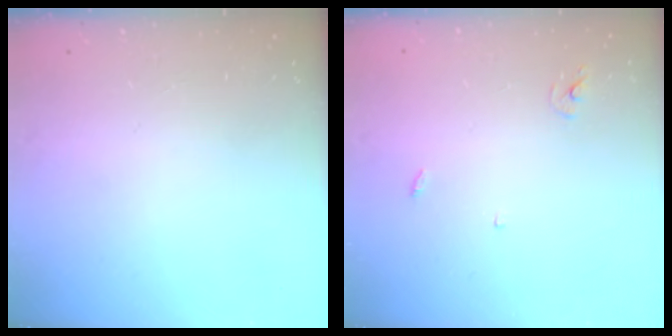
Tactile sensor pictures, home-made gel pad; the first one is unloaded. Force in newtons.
{"total": 2.4, "press": 2.4, "slide": 0.2}